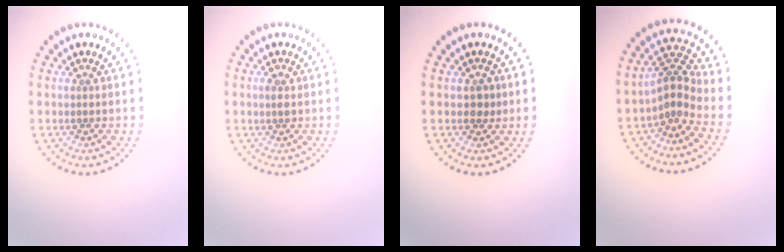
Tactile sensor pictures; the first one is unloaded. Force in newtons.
{"total": 0.9, "press": 0.9, "slide": 0.3}
{"total": 1.4, "press": 1.3, "slide": 0.5}
{"total": 2.9, "press": 2.2, "slide": 1.9}